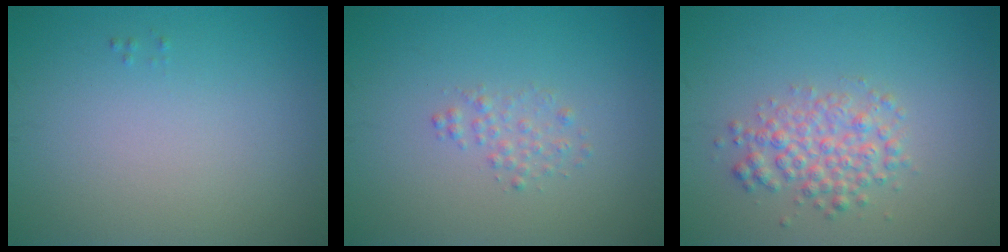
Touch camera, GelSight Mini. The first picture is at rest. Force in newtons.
{"total": 1.2, "press": 1.2, "slide": 0.0}
{"total": 3.1, "press": 3.1, "slide": 0.2}